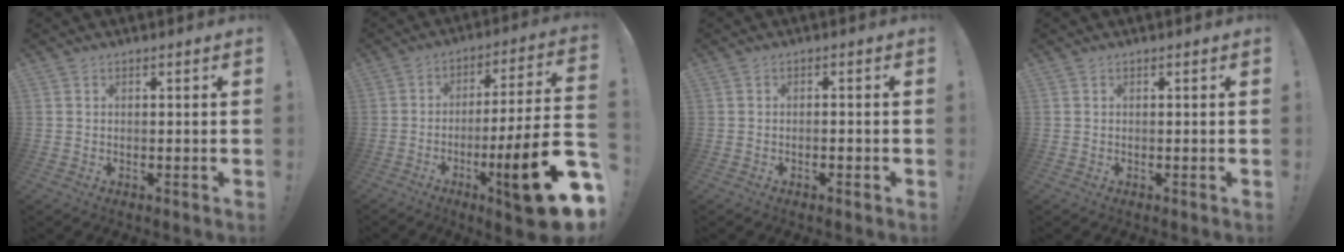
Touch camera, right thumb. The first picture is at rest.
{"total": 22.5, "force": [-8.2, 3.3, 20.7], "torque": [-0.323, 0.036, -0.130]}
{"total": 1.1, "force": [-0.8, 0.0, 0.7], "torque": [-0.014, 0.002, -0.014]}
{"total": 0.0}